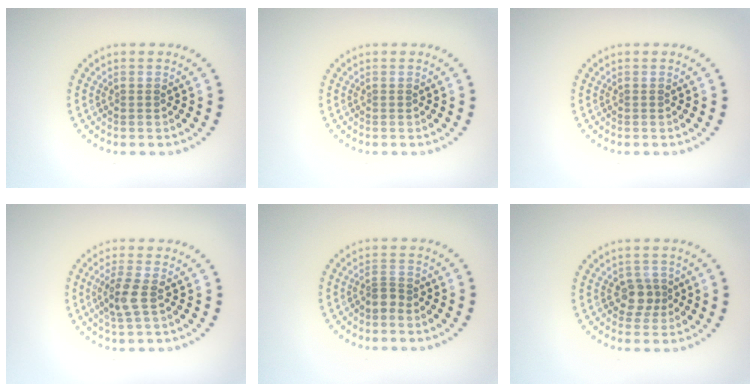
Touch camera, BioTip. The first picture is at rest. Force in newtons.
{"total": 0.0}
{"total": 0.0}
{"total": 2.7, "press": 2.4, "slide": 1.1}
{"total": 1.2, "press": 0.8, "slide": 0.9}
{"total": 2.1, "press": 1.8, "slide": 1.1}